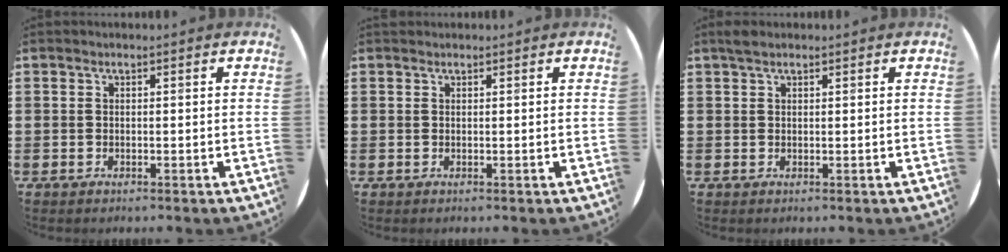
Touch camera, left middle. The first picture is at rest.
{"total": 0.0}
{"total": 1.2, "force": [1.0, 0.5, 0.4], "torque": [-0.003, 0.001, 0.016]}